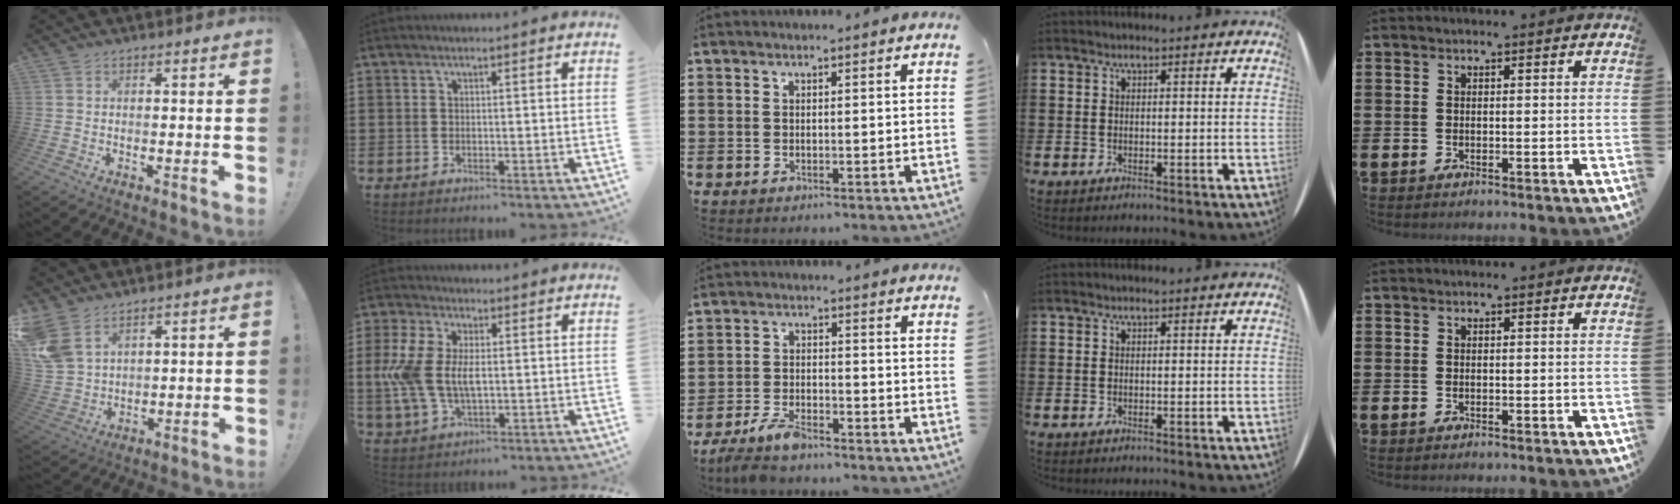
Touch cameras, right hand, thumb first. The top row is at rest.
{"thumb": {"total": 9.8, "force": [6.2, 5.7, 5.0], "torque": [-0.113, -0.029, 0.127]}, "index": {"total": 8.8, "force": [0.4, 4.9, 7.4], "torque": [-0.186, -0.001, -0.004]}, "middle": {"total": 4.7, "force": [-4.1, 1.0, 2.1], "torque": [-0.055, -0.005, -0.085]}}